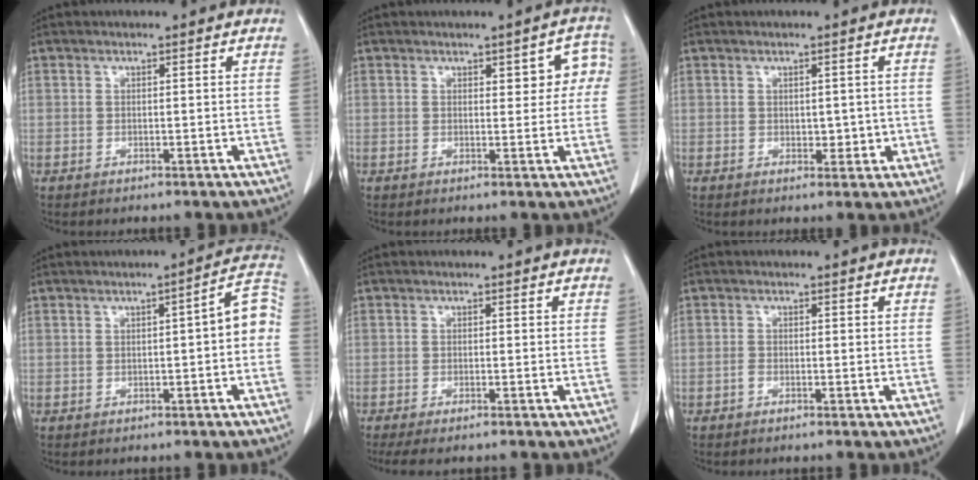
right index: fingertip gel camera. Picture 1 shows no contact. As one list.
[{"total": 4.6, "force": [1.3, 2.3, 3.8], "torque": [-0.025, 0.017, 0.014]}, {"total": 2.5, "force": [-0.1, 1.6, 1.9], "torque": [-0.020, 0.000, 0.006]}, {"total": 5.4, "force": [-0.5, 1.0, 5.3], "torque": [-0.061, 0.025, -0.010]}, {"total": 5.4, "force": [-4.5, 0.8, 2.8], "torque": [-0.037, -0.009, -0.068]}, {"total": 0.6, "force": [-0.5, 0.2, 0.4], "torque": [-0.006, 0.001, -0.010]}]